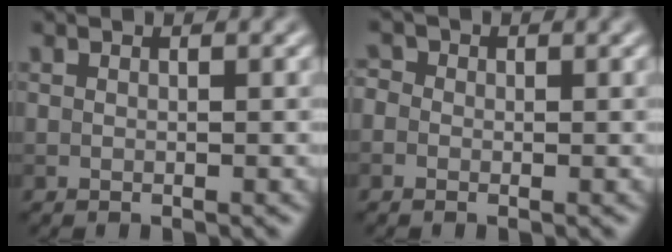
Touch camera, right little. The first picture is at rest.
{"total": 1.5, "force": [0.2, 1.3, 0.6], "torque": [-0.005, 0.001, -0.017]}